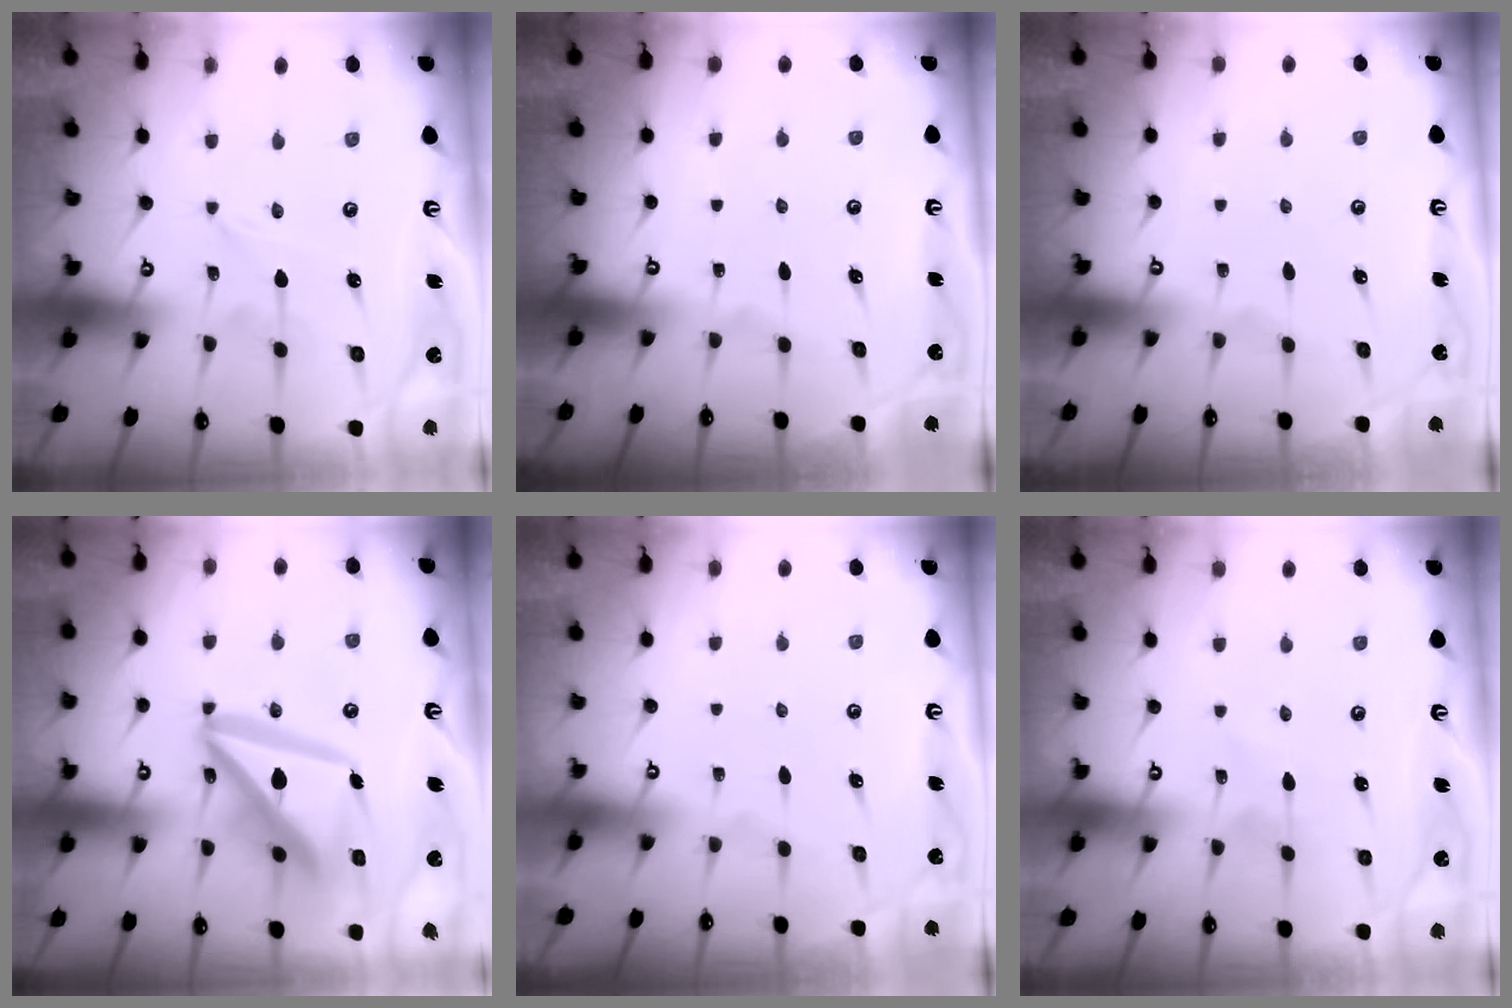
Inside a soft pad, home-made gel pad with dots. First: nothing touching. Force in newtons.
{"total": 0.0}
{"total": 0.0}
{"total": 17.6, "press": 17.5, "slide": 2.2}
{"total": 0.0}
{"total": 2.6, "press": 2.6, "slide": 0.3}